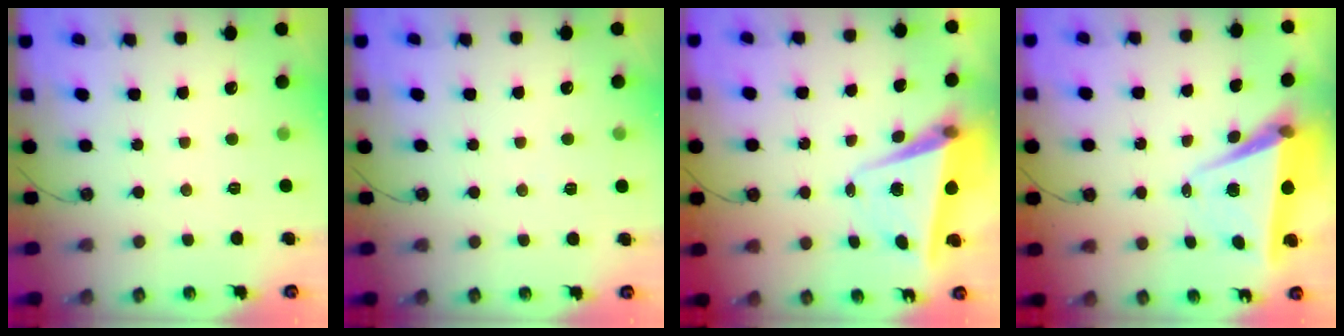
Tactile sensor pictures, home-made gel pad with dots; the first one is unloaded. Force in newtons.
{"total": 4.9, "press": 2.7, "slide": 4.1}
{"total": 7.8, "press": 7.8, "slide": 0.3}
{"total": 7.2, "press": 5.8, "slide": 4.4}